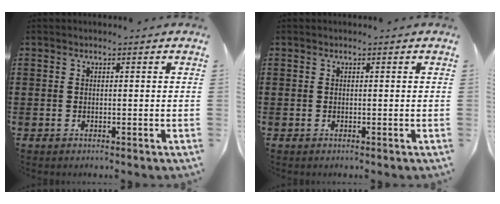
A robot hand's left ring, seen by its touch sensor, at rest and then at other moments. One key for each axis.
{"total": 0.0}